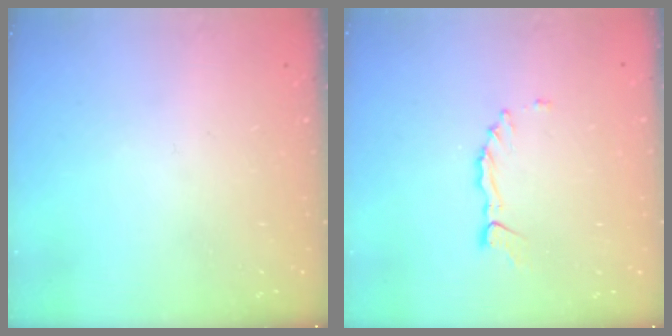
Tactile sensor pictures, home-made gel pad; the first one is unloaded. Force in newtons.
{"total": 1.4, "press": 1.4, "slide": 0.2}